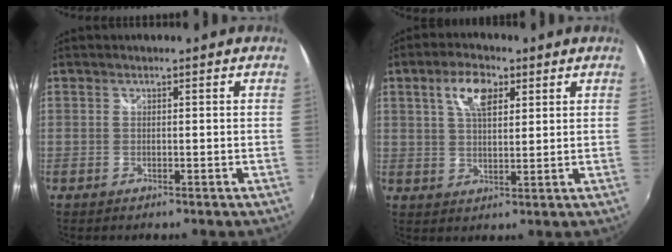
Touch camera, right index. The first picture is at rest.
{"total": 7.2, "force": [3.2, 3.4, 5.5], "torque": [-0.097, 0.017, 0.056]}